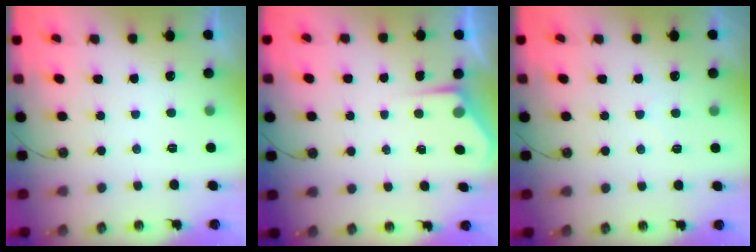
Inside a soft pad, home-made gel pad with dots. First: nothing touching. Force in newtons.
{"total": 2.3, "press": 2.3, "slide": 0.3}
{"total": 2.9, "press": 2.9, "slide": 0.5}